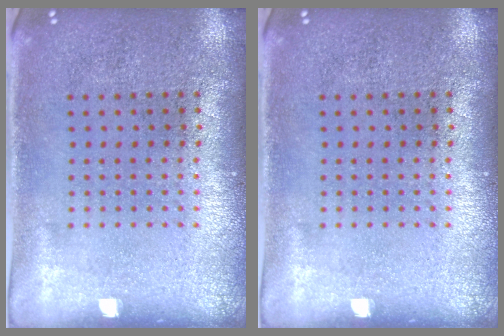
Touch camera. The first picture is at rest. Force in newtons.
{"total": 0.0}